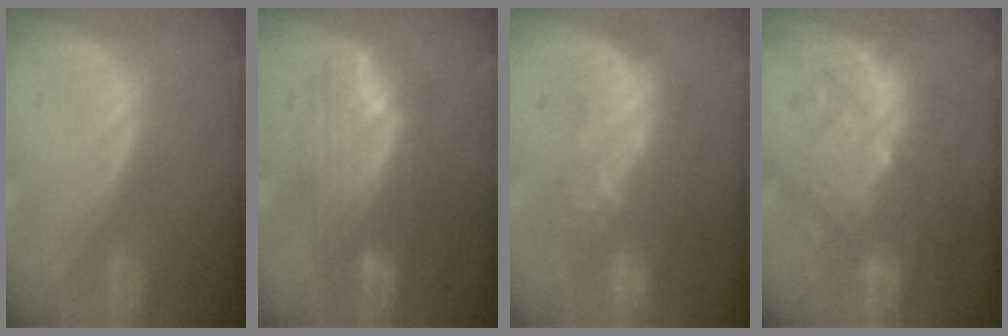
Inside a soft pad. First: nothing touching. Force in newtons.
{"total": 7.6, "press": 7.4, "slide": 1.5}
{"total": 9.0, "press": 8.2, "slide": 3.8}
{"total": 9.2, "press": 9.0, "slide": 1.8}